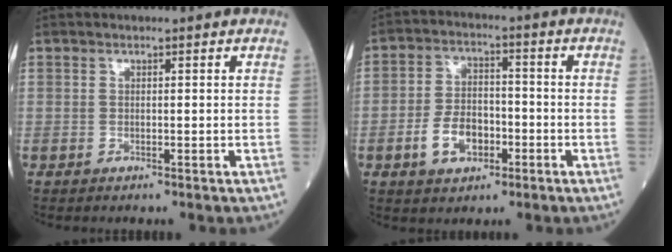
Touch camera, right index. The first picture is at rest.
{"total": 7.3, "force": [-2.8, 4.4, 5.1], "torque": [-0.104, 0.011, -0.051]}